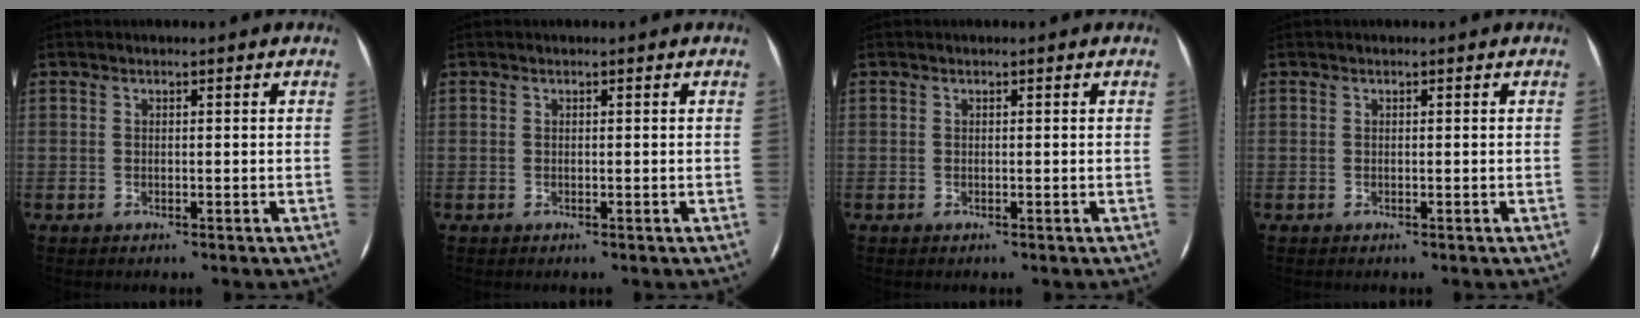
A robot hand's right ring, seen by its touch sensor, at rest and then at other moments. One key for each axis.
{"total": 0.0}
{"total": 0.0}
{"total": 0.0}